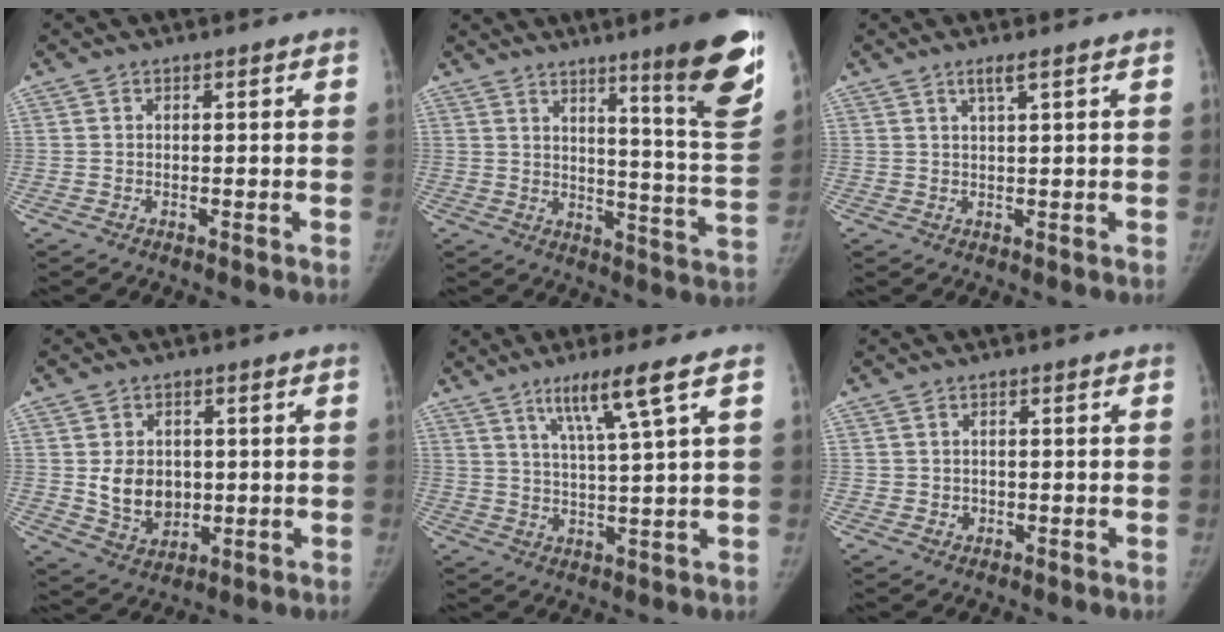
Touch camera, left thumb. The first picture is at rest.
{"total": 17.3, "force": [10.6, 0.9, 13.6], "torque": [-0.154, -0.079, 0.149]}
{"total": 2.2, "force": [1.3, -0.1, 1.8], "torque": [-0.038, -0.003, 0.028]}
{"total": 8.8, "force": [0.4, 7.0, 5.3], "torque": [-0.054, -0.009, 0.024]}
{"total": 8.8, "force": [4.9, -0.6, 7.3], "torque": [-0.134, -0.025, 0.092]}
{"total": 1.8, "force": [-0.1, 1.7, 0.4], "torque": [0.000, 0.003, 0.002]}